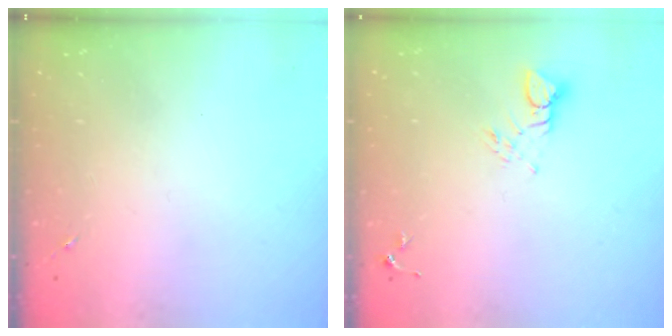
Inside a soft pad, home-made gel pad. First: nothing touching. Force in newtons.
{"total": 3.9, "press": 3.9, "slide": 0.5}